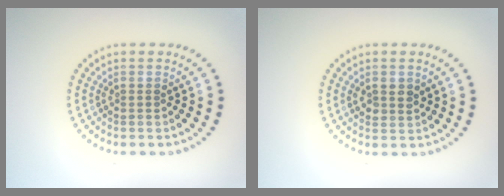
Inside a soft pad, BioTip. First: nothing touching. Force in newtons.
{"total": 1.6, "press": 1.6, "slide": 0.4}